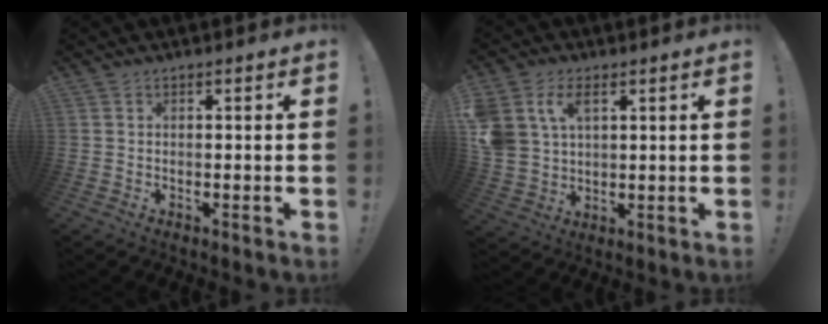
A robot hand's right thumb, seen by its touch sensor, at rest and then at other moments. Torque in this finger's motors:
{"motor_torque": [1.31, 1.95, 1.30, 0.44, 0.09]}